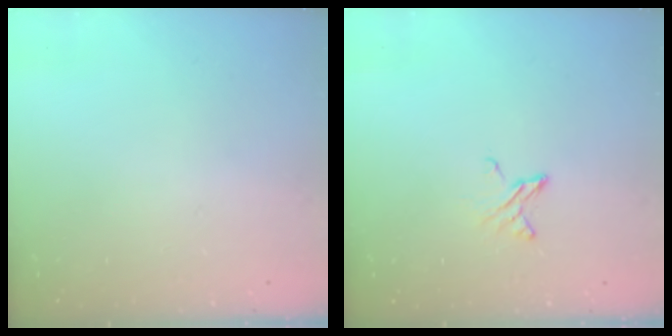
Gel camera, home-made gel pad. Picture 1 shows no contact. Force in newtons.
{"total": 3.3, "press": 3.3, "slide": 0.2}